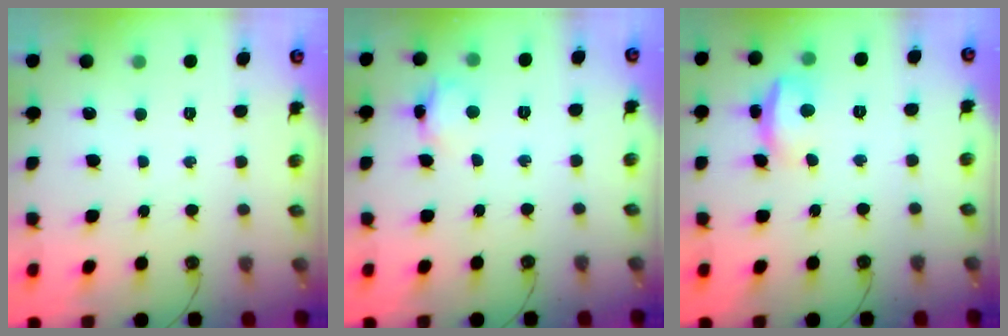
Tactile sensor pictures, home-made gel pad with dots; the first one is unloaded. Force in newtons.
{"total": 5.4, "press": 5.4, "slide": 0.3}
{"total": 13.9, "press": 7.3, "slide": 11.9}